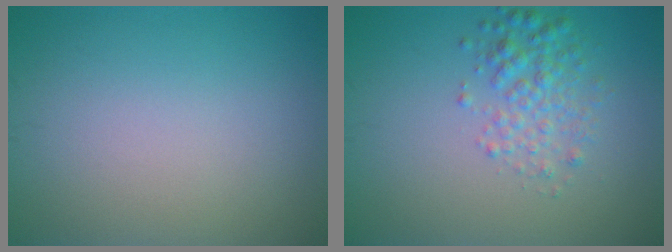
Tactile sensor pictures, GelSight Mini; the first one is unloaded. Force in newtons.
{"total": 2.8, "press": 2.8, "slide": 0.0}